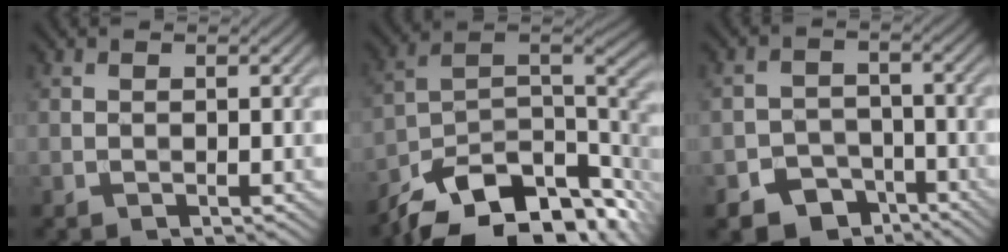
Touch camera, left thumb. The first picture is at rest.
{"total": 14.7, "force": [-9.1, 7.2, 9.1], "torque": [-0.190, -0.023, -0.140]}
{"total": 7.0, "force": [-4.8, 4.6, 2.0], "torque": [-0.024, -0.009, -0.077]}